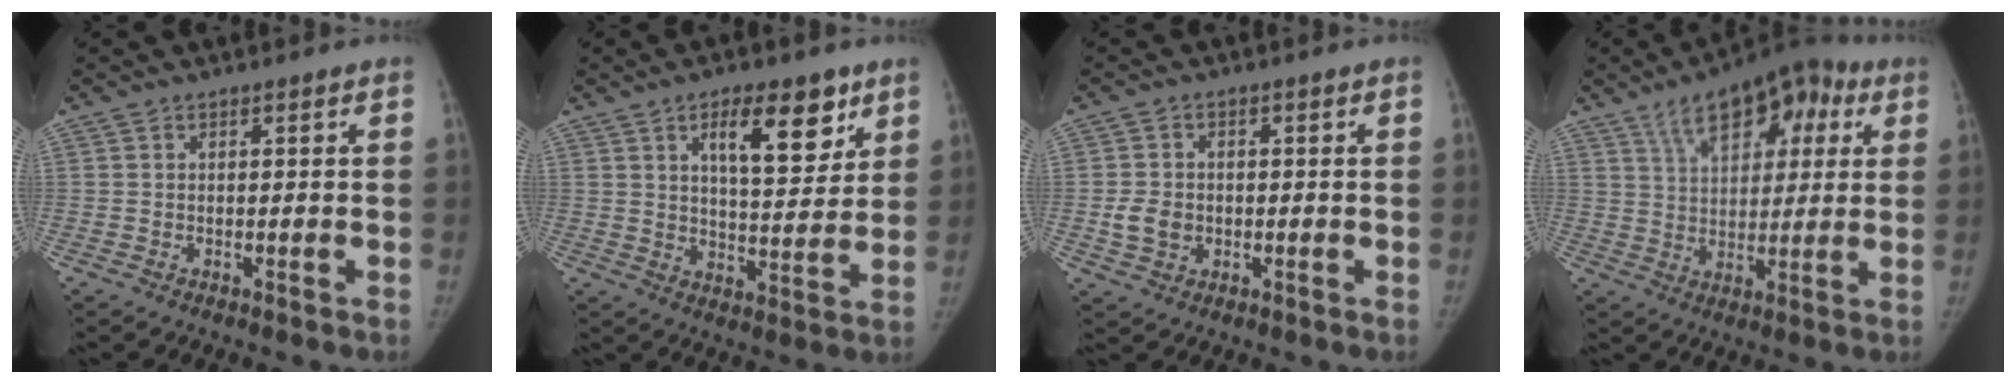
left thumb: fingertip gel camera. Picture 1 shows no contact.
{"total": 12.2, "force": [6.5, 5.1, 9.1], "torque": [-0.106, -0.033, 0.104]}
{"total": 4.7, "force": [-0.8, 3.9, 2.5], "torque": [-0.035, 0.003, -0.010]}
{"total": 15.4, "force": [7.4, 8.3, 10.6], "torque": [-0.113, -0.005, 0.113]}